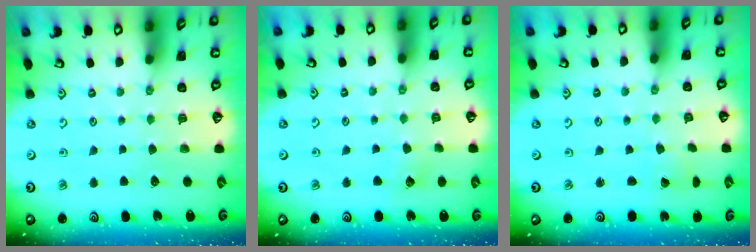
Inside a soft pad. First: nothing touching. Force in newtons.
{"total": 5.3, "press": 5.3, "slide": 0.6}
{"total": 2.1, "press": 2.1, "slide": 0.1}